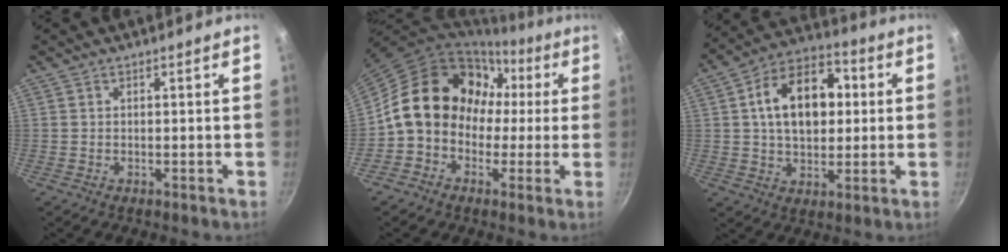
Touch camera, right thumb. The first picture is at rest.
{"total": 15.4, "force": [0.0, 13.0, 8.2], "torque": [-0.086, 0.052, -0.013]}
{"total": 16.6, "force": [2.5, 11.0, 12.1], "torque": [-0.156, 0.022, 0.029]}